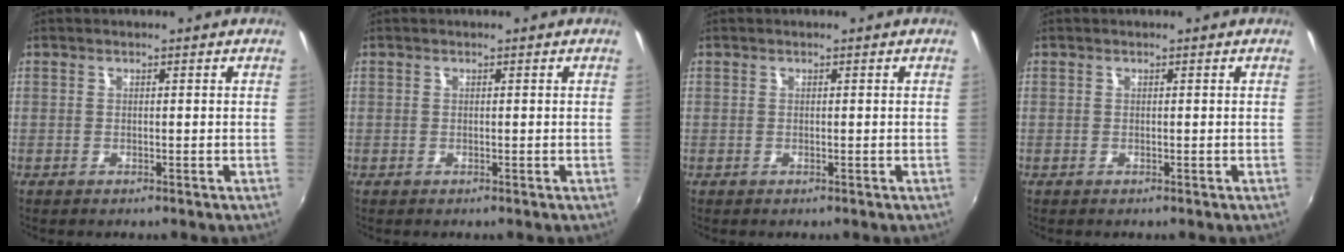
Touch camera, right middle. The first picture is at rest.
{"total": 0.0}
{"total": 0.0}
{"total": 0.0}